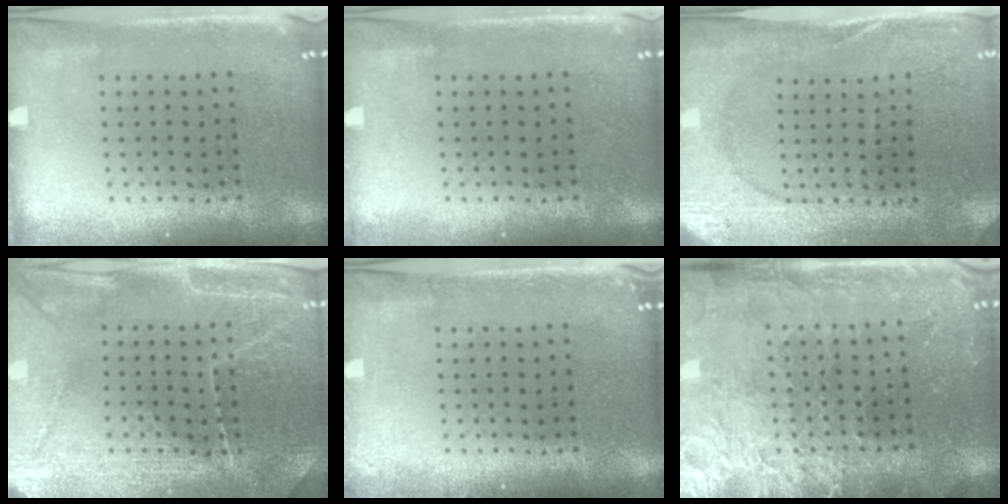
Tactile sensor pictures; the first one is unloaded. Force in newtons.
{"total": 0.5, "press": 0.5, "slide": 0.2}
{"total": 2.7, "press": 2.6, "slide": 0.4}
{"total": 3.6, "press": 3.5, "slide": 0.7}
{"total": 0.6, "press": 0.6, "slide": 0.1}
{"total": 3.3, "press": 3.1, "slide": 0.9}